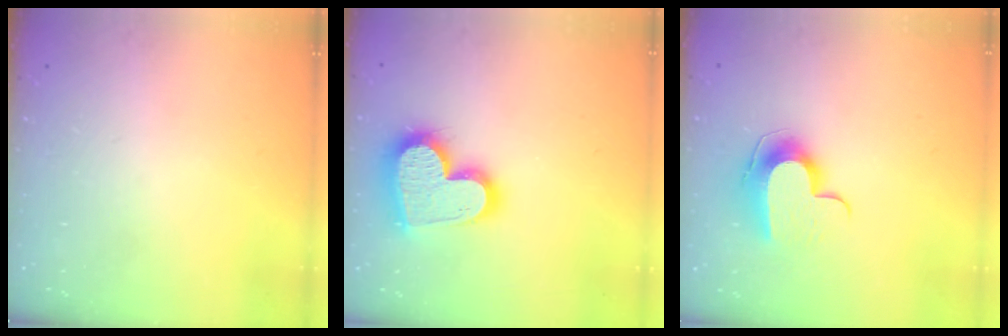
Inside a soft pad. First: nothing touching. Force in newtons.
{"total": 21.6, "press": 21.5, "slide": 1.8}
{"total": 10.4, "press": 10.4, "slide": 0.1}